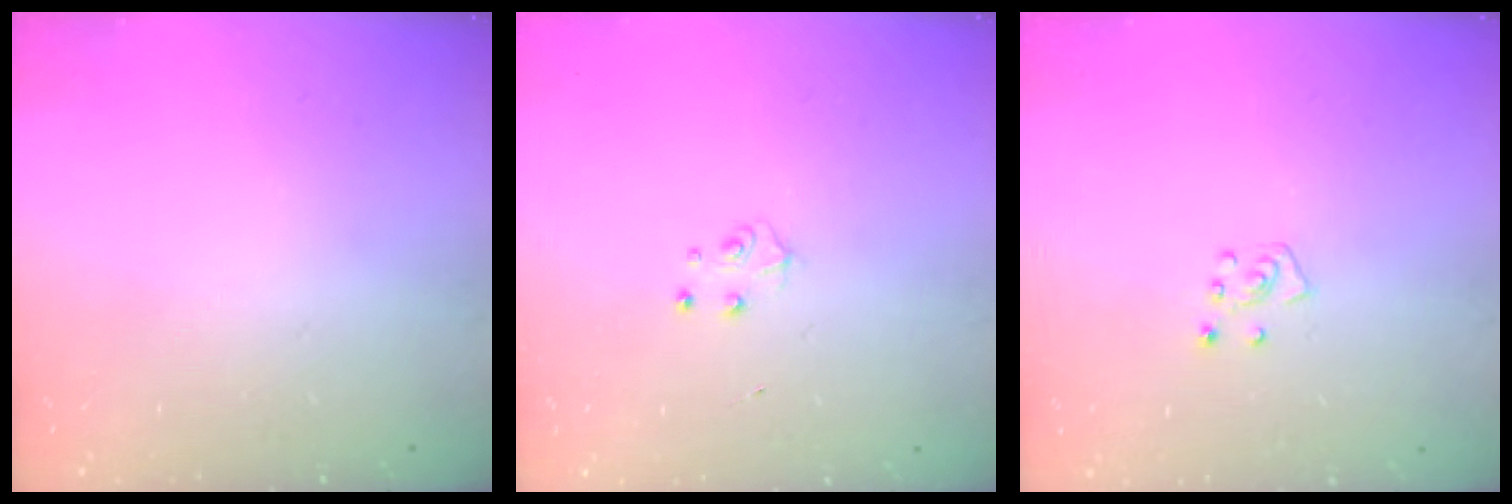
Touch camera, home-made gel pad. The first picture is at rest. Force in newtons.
{"total": 4.0, "press": 4.0, "slide": 0.5}
{"total": 5.4, "press": 5.4, "slide": 0.6}